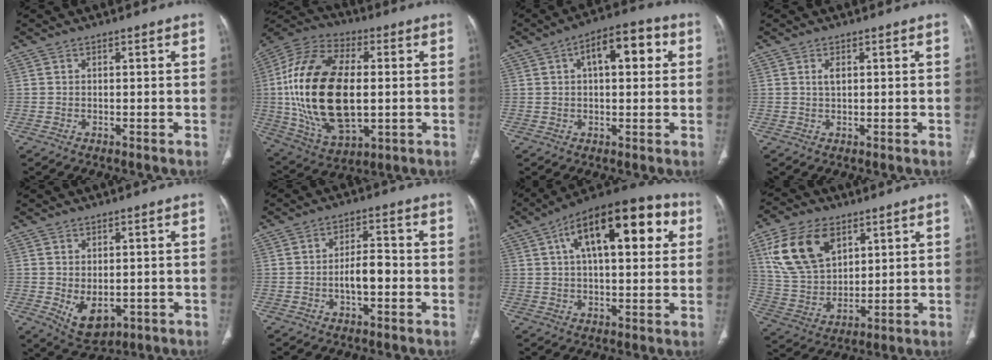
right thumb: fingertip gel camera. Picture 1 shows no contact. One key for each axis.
{"total": 26.5, "fx": 0.1, "fy": 14.5, "fz": 22.2, "tx": -0.443, "ty": 0.000, "tz": 0.010}
{"total": 10.4, "fx": 3.0, "fy": 4.8, "fz": 8.7, "tx": -0.102, "ty": 0.020, "tz": 0.036}
{"total": 1.6, "fx": 0.5, "fy": 0.8, "fz": 1.3, "tx": -0.025, "ty": 0.001, "tz": 0.012}
{"total": 6.6, "fx": -1.2, "fy": 4.2, "fz": 4.9, "tx": -0.064, "ty": -0.008, "tz": 0.002}
{"total": 5.5, "fx": -1.3, "fy": 2.5, "fz": 4.7, "tx": -0.075, "ty": 0.021, "tz": -0.025}
{"total": 21.4, "fx": 7.1, "fy": 9.4, "fz": 17.9, "tx": -0.249, "ty": 0.020, "tz": 0.102}
{"total": 16.0, "fx": 7.2, "fy": 9.8, "fz": 10.4, "tx": -0.182, "ty": -0.020, "tz": 0.151}